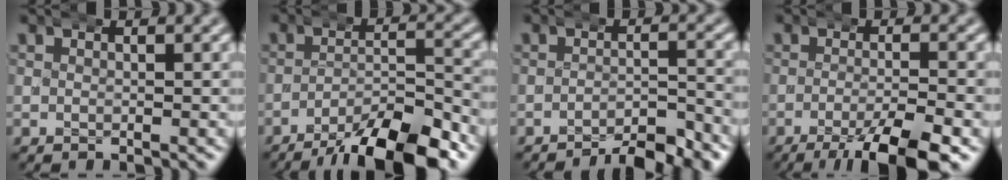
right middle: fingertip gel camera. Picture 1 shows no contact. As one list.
[{"total": 9.6, "force": [-7.6, 1.9, 5.5], "torque": [-0.067, -0.004, -0.116]}, {"total": 5.3, "force": [-4.6, 0.9, 2.6], "torque": [-0.032, -0.004, -0.079]}, {"total": 7.2, "force": [-4.1, 1.6, 5.6], "torque": [-0.078, -0.010, -0.062]}]